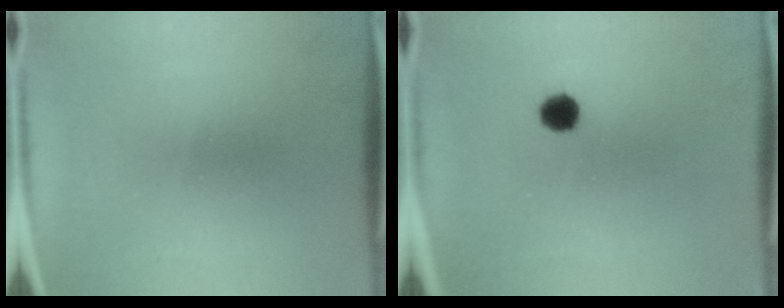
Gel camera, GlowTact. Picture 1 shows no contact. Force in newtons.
{"total": 2.8}